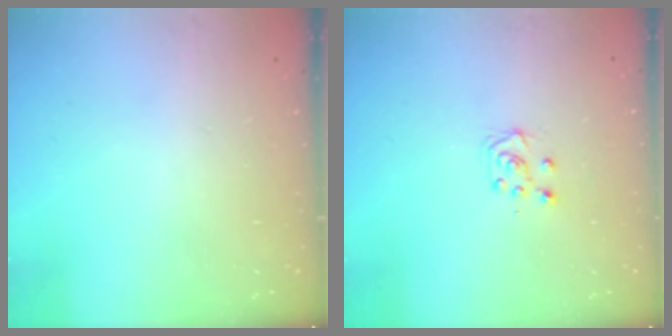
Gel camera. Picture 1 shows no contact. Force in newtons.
{"total": 5.0, "press": 4.9, "slide": 0.6}